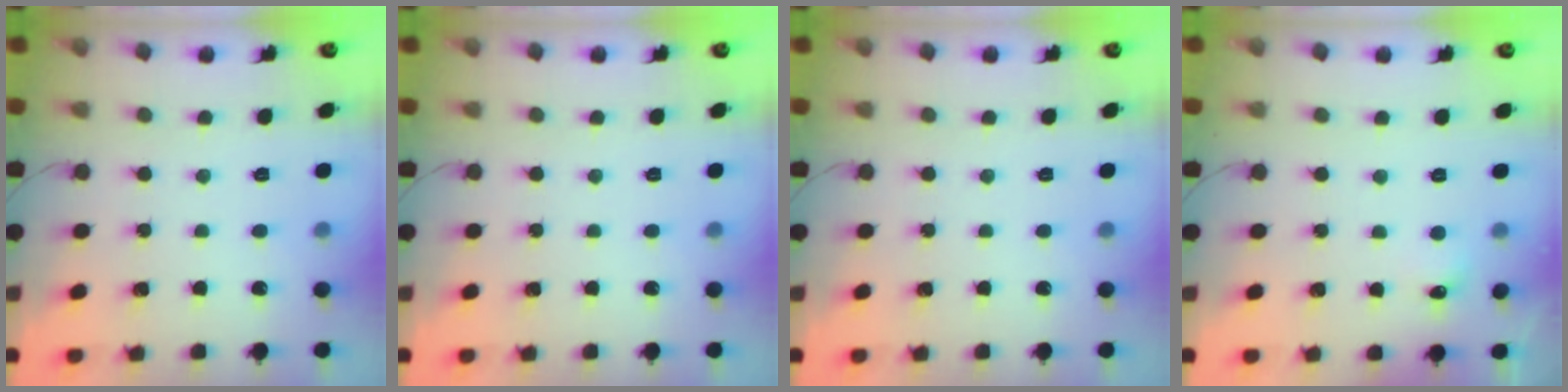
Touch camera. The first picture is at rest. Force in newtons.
{"total": 0.0}
{"total": 0.0}
{"total": 4.6, "press": 4.4, "slide": 1.4}